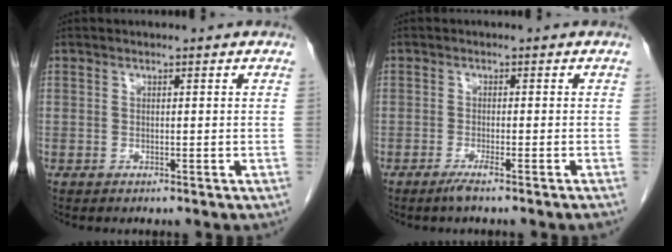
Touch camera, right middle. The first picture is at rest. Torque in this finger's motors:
{"motor_torque": [0.01, -0.35, 0.04, 0.01]}